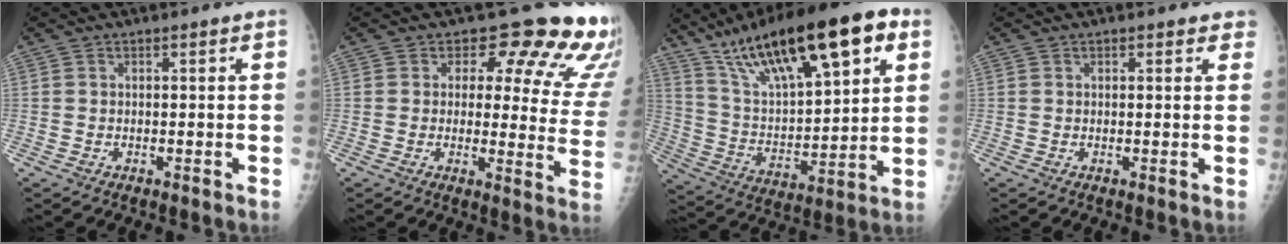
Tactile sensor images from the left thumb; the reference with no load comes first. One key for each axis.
{"total": 15.9, "fx": 12.1, "fy": 6.7, "fz": 7.9, "tx": -0.029, "ty": -0.082, "tz": 0.112}
{"total": 26.6, "fx": 14.4, "fy": 8.8, "fz": 20.5, "tx": -0.315, "ty": -0.019, "tz": 0.252}
{"total": 2.0, "fx": 1.3, "fy": 1.2, "fz": 1.0, "tx": 0.009, "ty": -0.002, "tz": 0.010}